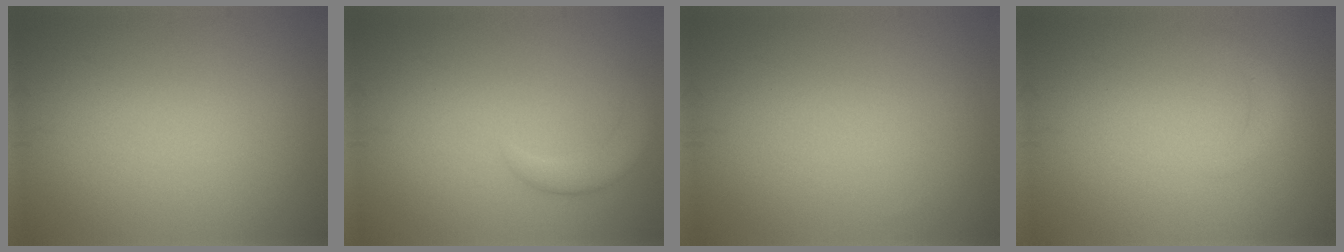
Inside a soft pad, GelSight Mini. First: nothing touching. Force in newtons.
{"total": 2.2, "press": 2.2, "slide": 0.1}
{"total": 0.0}
{"total": 1.1, "press": 1.1, "slide": 0.0}